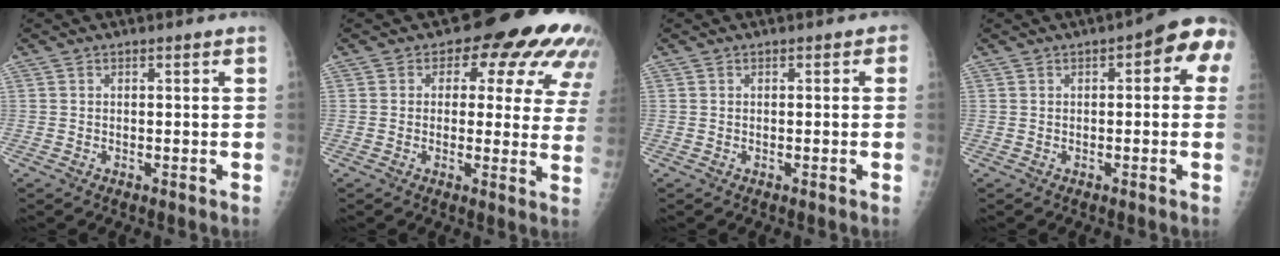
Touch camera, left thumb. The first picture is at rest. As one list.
[{"total": 16.0, "force": [7.4, 8.9, 11.0], "torque": [-0.075, -0.017, 0.064]}, {"total": 0.6, "force": [-0.1, 0.4, 0.4], "torque": [0.007, 0.004, -0.009]}, {"total": 7.6, "force": [1.7, 3.4, 6.6], "torque": [-0.052, 0.023, 0.005]}]